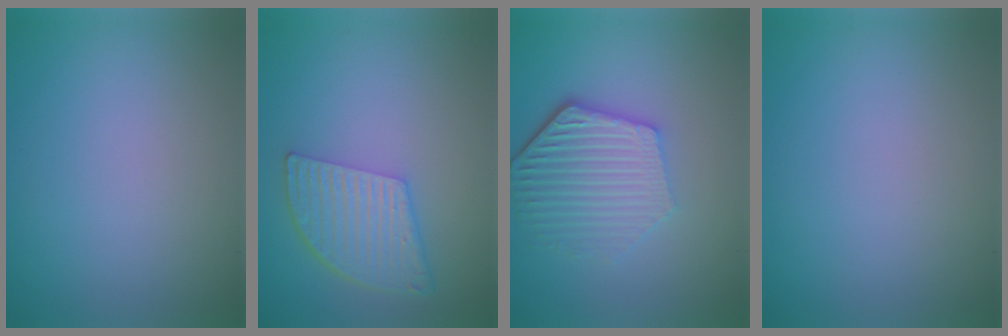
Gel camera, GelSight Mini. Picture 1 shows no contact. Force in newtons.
{"total": 5.6, "press": 4.1, "slide": 3.8}
{"total": 5.8, "press": 4.4, "slide": 3.8}
{"total": 0.0}